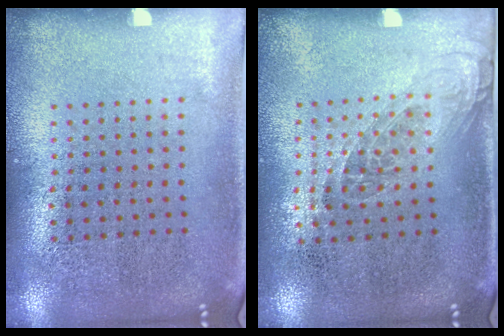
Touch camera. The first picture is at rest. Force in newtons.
{"total": 1.2, "press": 1.0, "slide": 0.7}